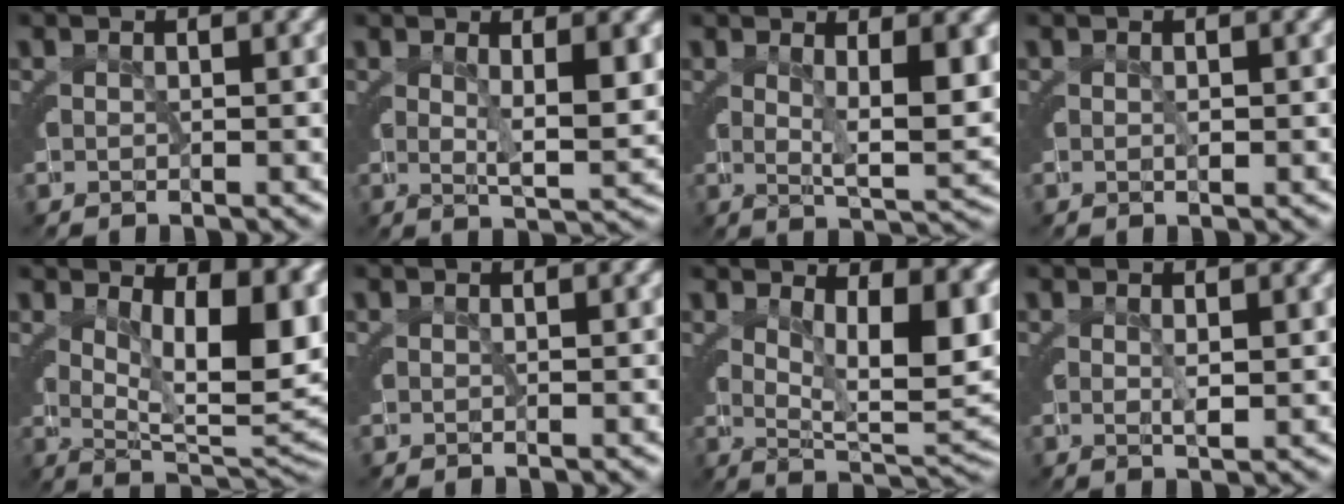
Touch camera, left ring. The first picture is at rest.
{"total": 3.9, "force": [1.4, 0.0, 3.6], "torque": [-0.051, -0.017, 0.029]}
{"total": 5.4, "force": [1.6, 0.6, 5.1], "torque": [-0.069, -0.016, 0.031]}
{"total": 0.6, "force": [-0.1, 0.3, 0.5], "torque": [-0.014, -0.008, 0.001]}
{"total": 11.8, "force": [2.6, 4.8, 10.5], "torque": [-0.118, -0.004, 0.042]}
{"total": 0.0}
{"total": 9.6, "force": [2.7, 3.3, 8.6], "torque": [-0.097, -0.008, 0.043]}
{"total": 1.2, "force": [0.3, 0.0, 1.2], "torque": [-0.023, -0.014, 0.012]}